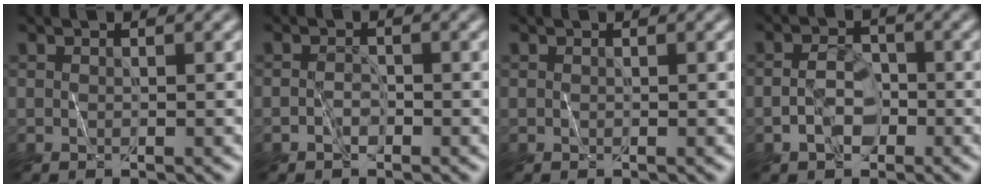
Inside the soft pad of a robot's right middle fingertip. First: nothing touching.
{"total": 1.4, "force": [-1.3, 0.1, -0.5], "torque": [0.011, -0.004, -0.024]}
{"total": 0.0}
{"total": 2.5, "force": [-2.1, 1.2, 0.7], "torque": [-0.008, -0.001, -0.041]}